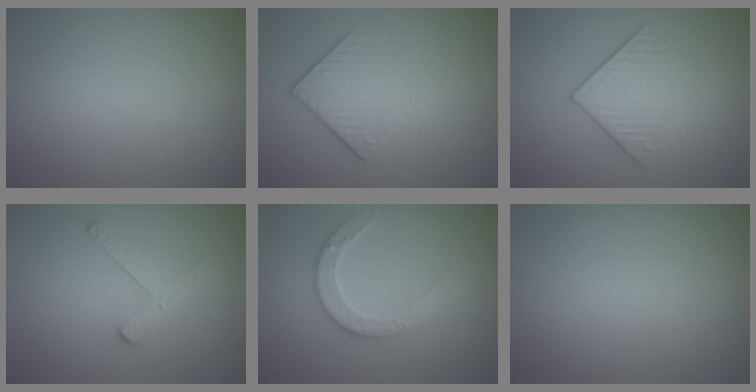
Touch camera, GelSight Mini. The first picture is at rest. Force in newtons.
{"total": 4.5, "press": 2.9, "slide": 3.3}
{"total": 4.1, "press": 3.4, "slide": 2.3}
{"total": 2.0, "press": 1.4, "slide": 1.5}
{"total": 3.0, "press": 2.8, "slide": 1.0}
{"total": 0.0}